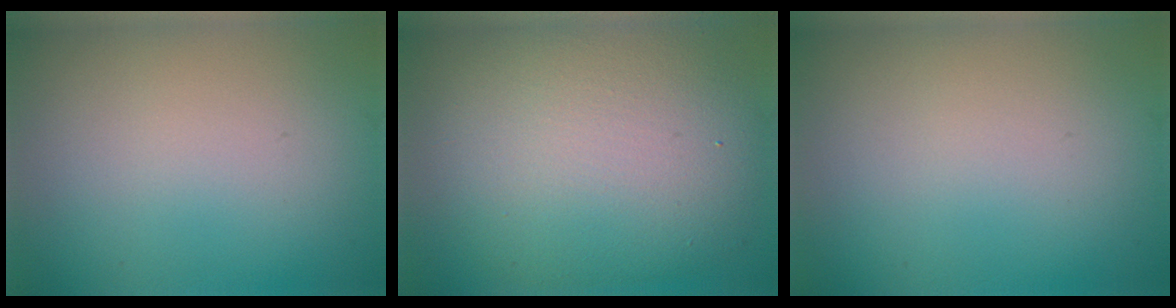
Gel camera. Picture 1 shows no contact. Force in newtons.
{"total": 10.2, "press": 10.2, "slide": 0.9}
{"total": 0.0}